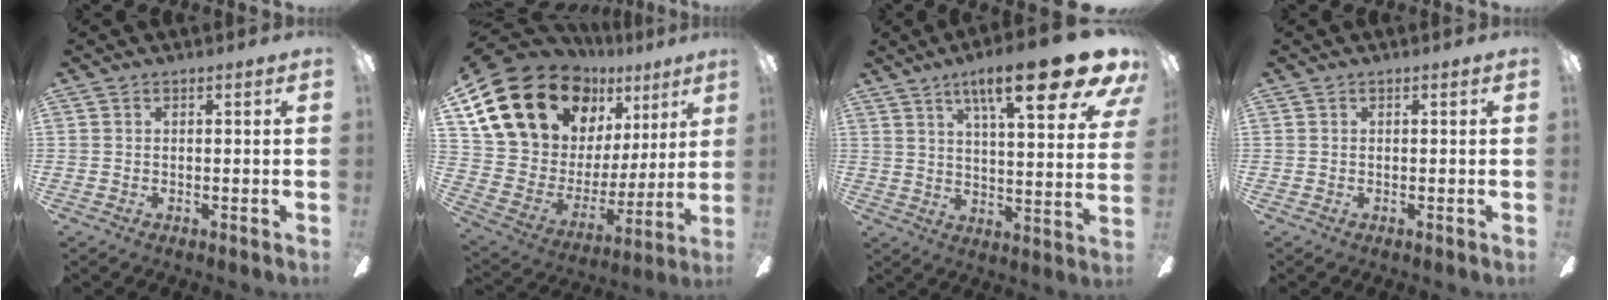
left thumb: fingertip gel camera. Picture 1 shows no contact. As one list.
[{"total": 21.9, "force": [14.0, 13.4, 10.3], "torque": [-0.210, -0.088, 0.275]}, {"total": 21.4, "force": [12.7, 5.0, 16.6], "torque": [-0.235, -0.072, 0.188]}, {"total": 0.0}]